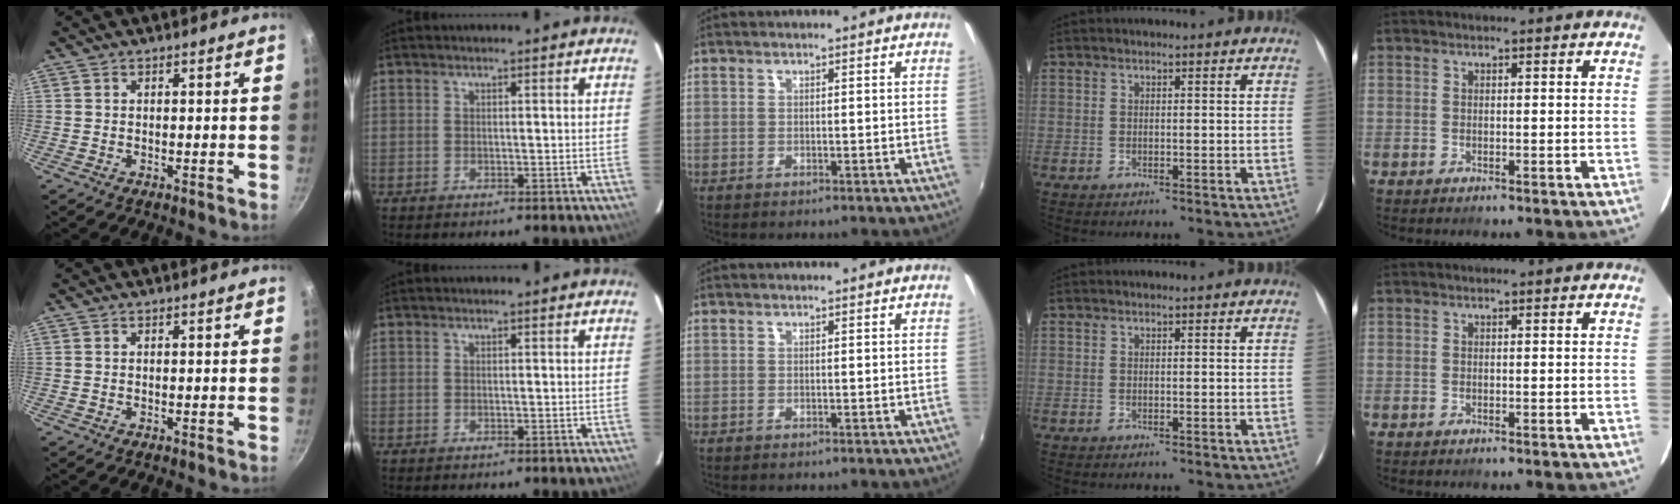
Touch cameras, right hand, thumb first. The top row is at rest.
{}